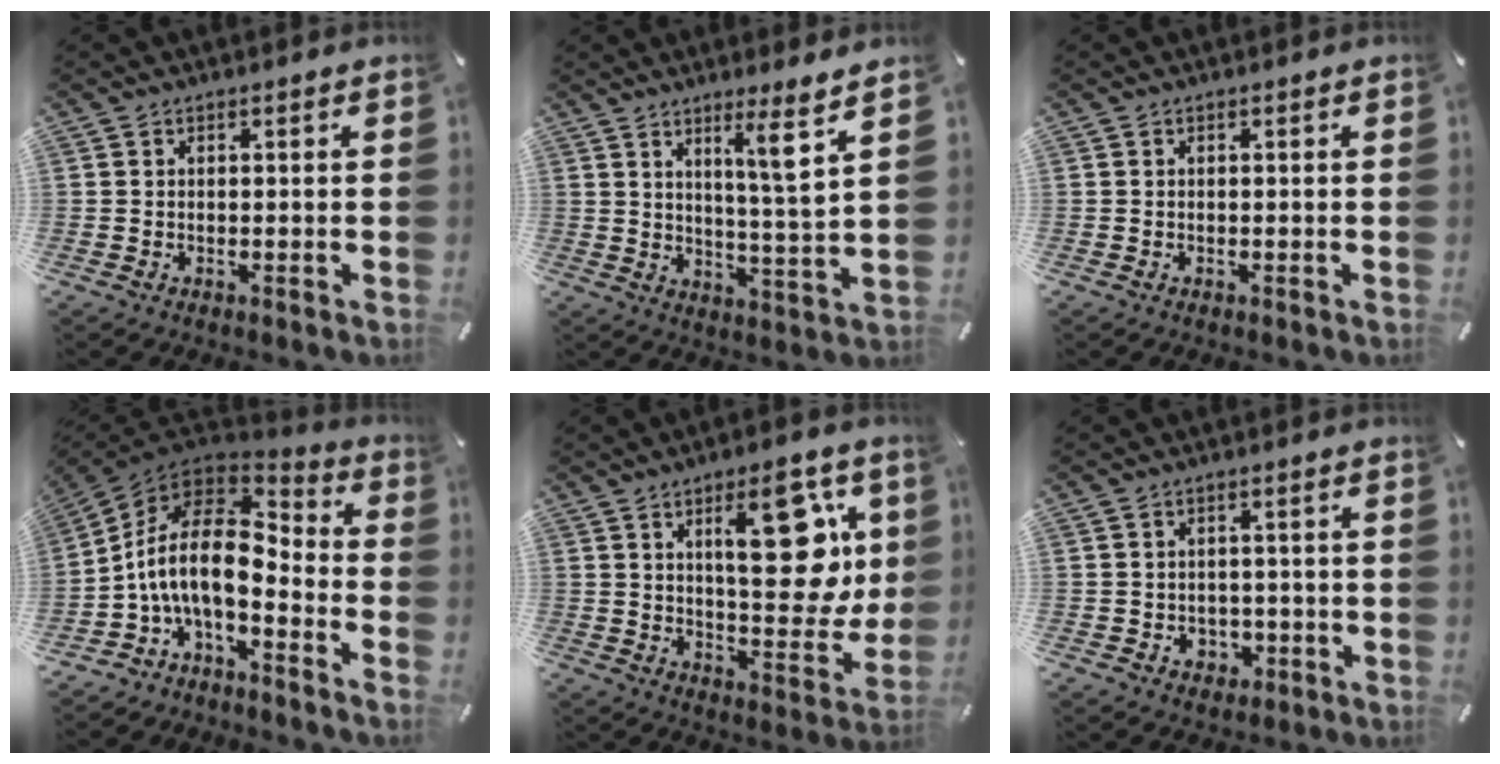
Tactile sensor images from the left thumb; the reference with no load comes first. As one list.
[{"total": 8.5, "force": [4.9, -0.1, 7.0], "torque": [-0.116, -0.034, 0.074]}, {"total": 0.0}, {"total": 13.9, "force": [-1.8, 7.5, 11.6], "torque": [-0.257, -0.009, -0.036]}, {"total": 19.9, "force": [7.1, 8.7, 16.4], "torque": [-0.206, -0.031, 0.106]}, {"total": 3.5, "force": [-0.8, 3.2, 1.0], "torque": [-0.006, -0.002, -0.018]}]